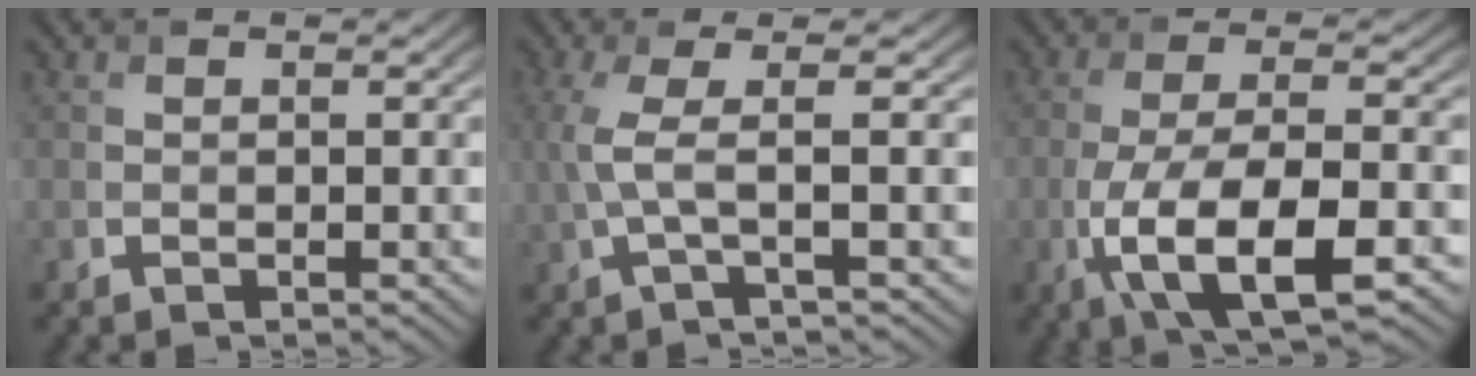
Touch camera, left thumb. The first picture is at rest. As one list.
[{"total": 4.3, "force": [0.0, 0.8, 4.3], "torque": [-0.096, 0.005, -0.005]}, {"total": 11.1, "force": [-4.3, 3.6, 9.5], "torque": [-0.186, -0.009, -0.081]}]